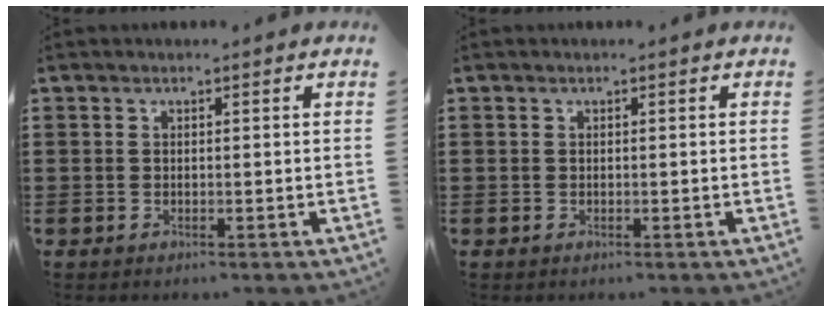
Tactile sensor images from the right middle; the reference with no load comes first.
{"total": 0.0}